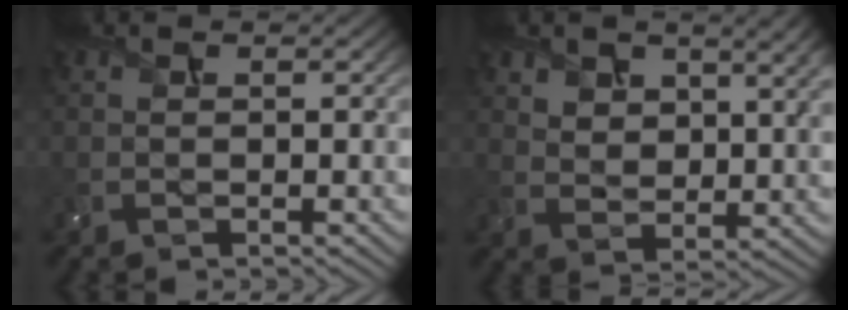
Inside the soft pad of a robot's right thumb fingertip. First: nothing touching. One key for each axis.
{"total": 6.3, "fx": 3.9, "fy": 3.5, "fz": 3.5, "tx": -0.077, "ty": -0.008, "tz": 0.073}